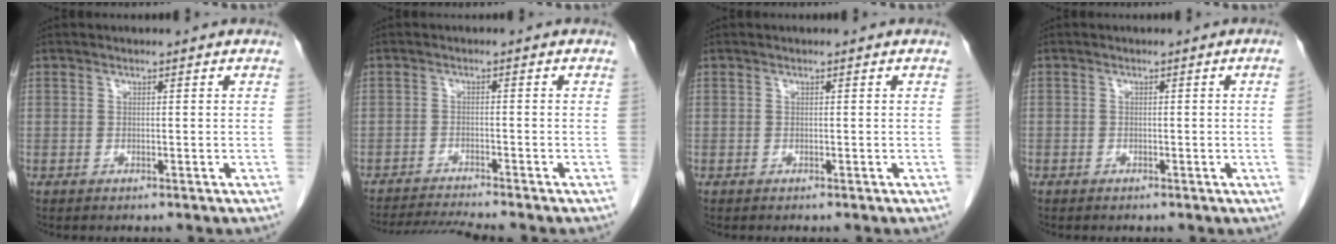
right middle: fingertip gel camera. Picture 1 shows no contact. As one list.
[{"total": 5.8, "force": [-5.5, -1.5, 1.3], "torque": [-0.022, -0.016, -0.094]}, {"total": 0.0}, {"total": 1.2, "force": [-0.3, -0.4, 1.1], "torque": [-0.013, 0.000, -0.006]}]